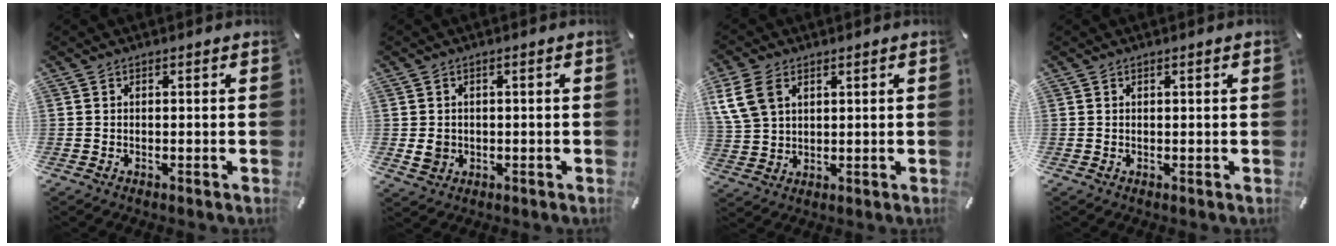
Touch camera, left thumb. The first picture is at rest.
{"total": 2.8, "force": [-0.3, 2.6, 1.0], "torque": [-0.019, -0.002, -0.008]}
{"total": 7.6, "force": [3.4, 5.5, 3.9], "torque": [-0.110, 0.006, 0.066]}
{"total": 0.8, "force": [0.3, 0.1, 0.8], "torque": [-0.014, 0.000, 0.004]}